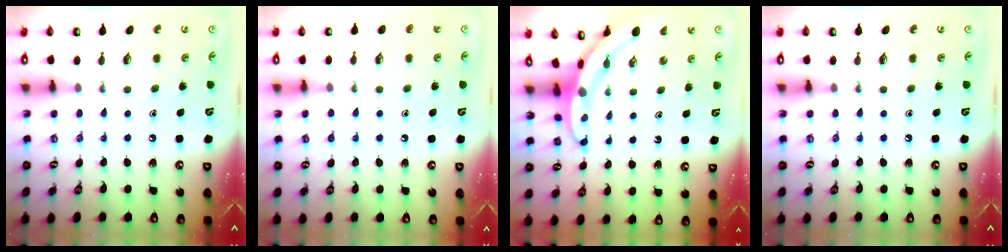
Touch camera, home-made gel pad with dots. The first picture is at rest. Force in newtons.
{"total": 2.9, "press": 2.8, "slide": 0.3}
{"total": 3.7, "press": 3.7, "slide": 0.4}
{"total": 0.0}